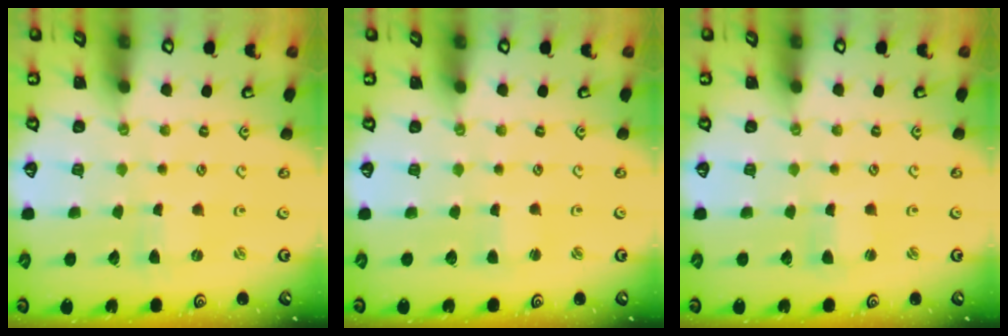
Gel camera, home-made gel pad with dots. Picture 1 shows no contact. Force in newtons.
{"total": 1.9, "press": 1.8, "slide": 0.3}
{"total": 1.0, "press": 1.0, "slide": 0.2}